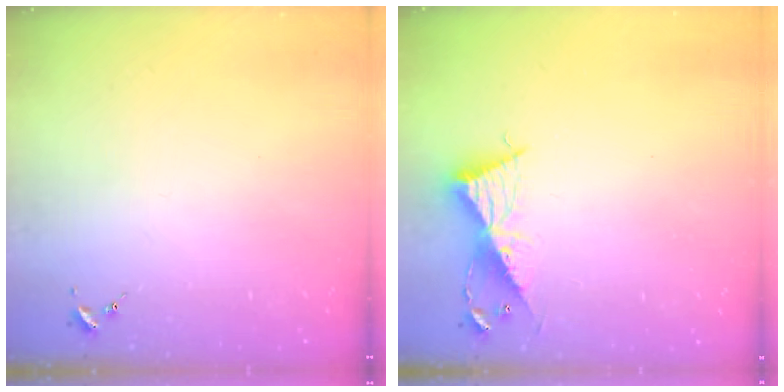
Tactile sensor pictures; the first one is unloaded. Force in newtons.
{"total": 9.3, "press": 9.3, "slide": 0.7}